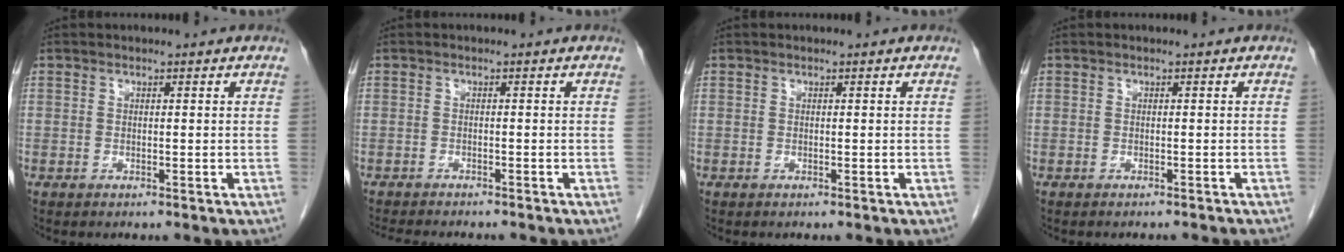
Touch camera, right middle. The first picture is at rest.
{"total": 7.4, "force": [-6.6, 1.3, 3.0], "torque": [-0.042, -0.008, -0.095]}
{"total": 0.0}
{"total": 3.7, "force": [-3.5, 0.6, 1.1], "torque": [-0.017, -0.009, -0.040]}